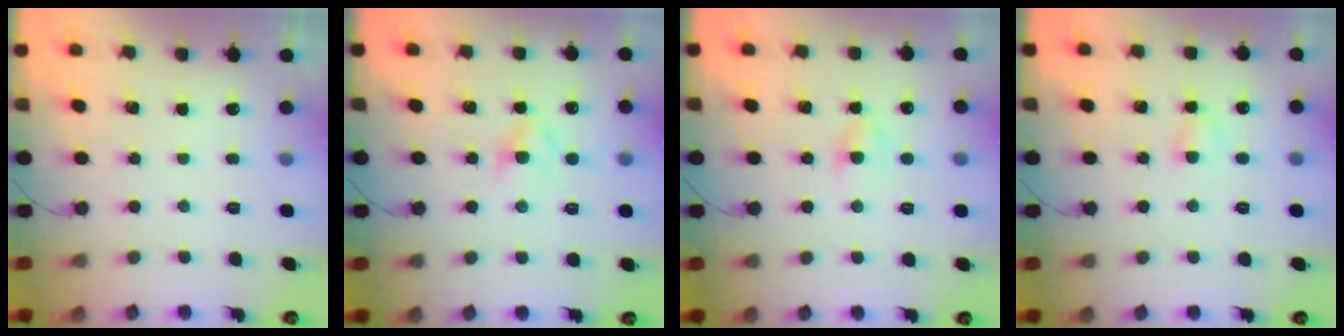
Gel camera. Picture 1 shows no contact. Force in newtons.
{"total": 3.8, "press": 3.5, "slide": 1.3}
{"total": 3.3, "press": 3.1, "slide": 1.2}
{"total": 3.8, "press": 3.5, "slide": 1.4}